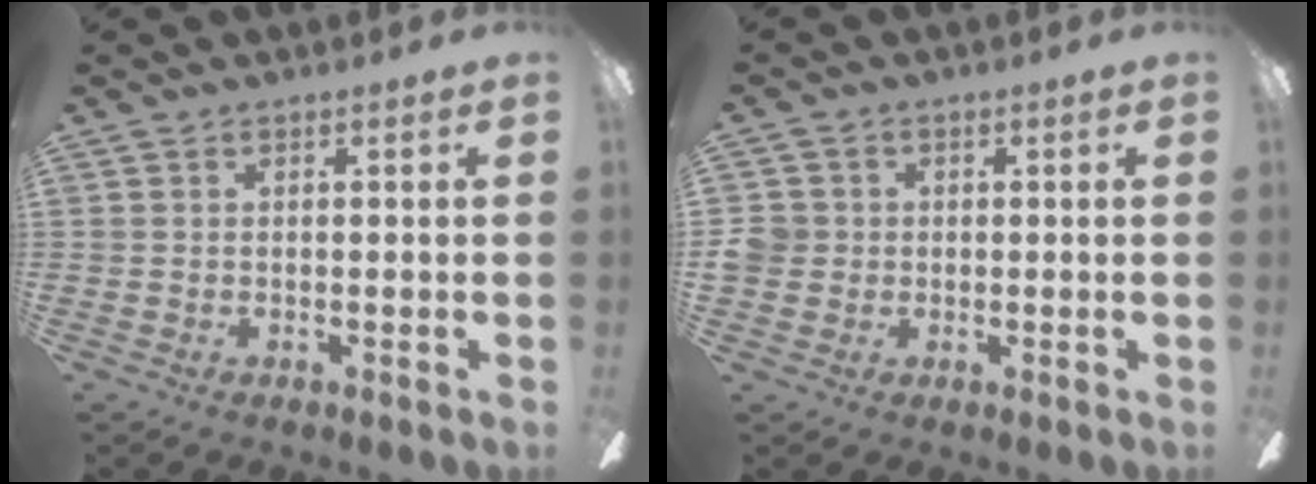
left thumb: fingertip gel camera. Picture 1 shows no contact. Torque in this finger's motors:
{"motor_torque": [-0.10, 0.11, 0.01, -0.01, 0.00]}